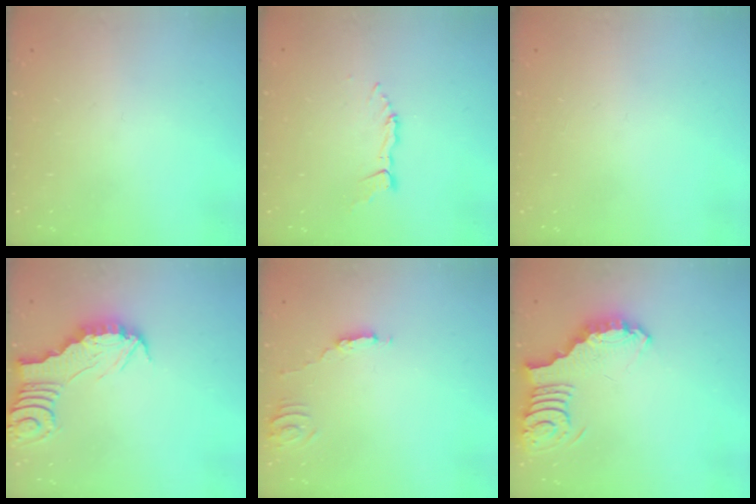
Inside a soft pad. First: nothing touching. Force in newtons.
{"total": 4.7, "press": 4.7, "slide": 0.4}
{"total": 0.0}
{"total": 2.6, "press": 2.6, "slide": 0.2}
{"total": 2.5, "press": 2.5, "slide": 0.2}
{"total": 3.6, "press": 3.5, "slide": 0.6}